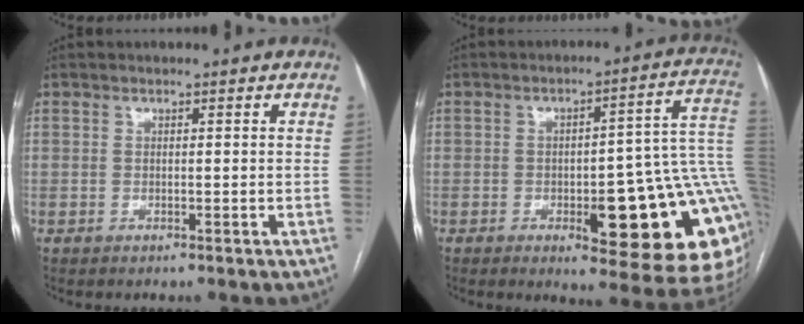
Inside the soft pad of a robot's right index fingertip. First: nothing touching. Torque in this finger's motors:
{"motor_torque": [1.93, -0.21, 0.46, 0.12]}